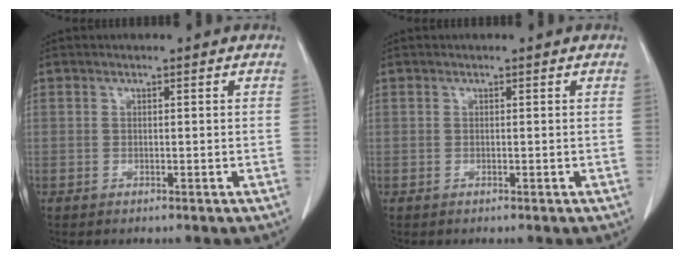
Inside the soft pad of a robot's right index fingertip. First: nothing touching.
{"total": 0.0}